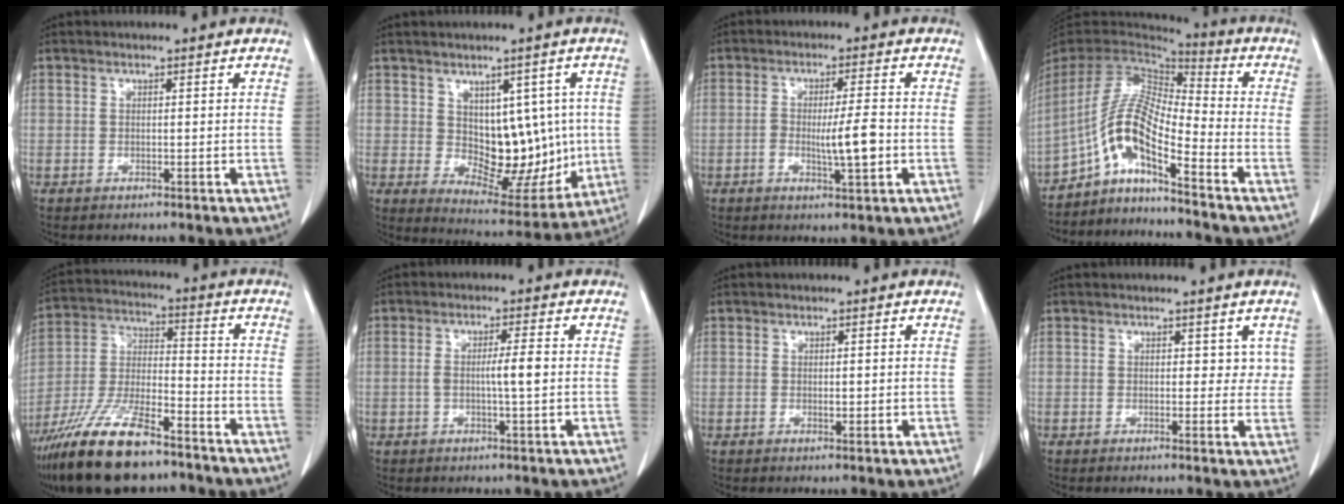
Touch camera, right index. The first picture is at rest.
{"total": 11.5, "force": [0.6, 6.8, 9.2], "torque": [-0.104, 0.009, 0.034]}
{"total": 5.7, "force": [-1.1, 0.7, 5.6], "torque": [-0.097, -0.003, -0.016]}
{"total": 9.8, "force": [-5.9, 1.2, 7.8], "torque": [-0.159, 0.013, -0.113]}
{"total": 16.4, "force": [-11.8, 4.2, 10.6], "torque": [-0.229, -0.022, -0.219]}
{"total": 4.0, "force": [-0.2, 0.1, 4.0], "torque": [-0.074, 0.001, -0.002]}
{"total": 0.9, "force": [0.1, 0.6, 0.7], "torque": [-0.010, -0.002, 0.002]}
{"total": 2.8, "force": [1.4, 1.9, 1.4], "torque": [0.001, -0.002, 0.017]}